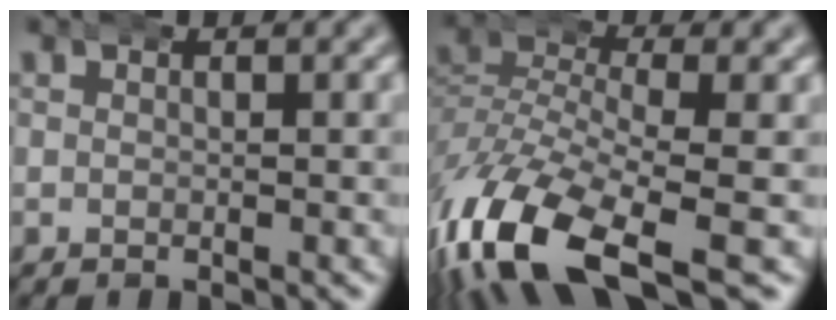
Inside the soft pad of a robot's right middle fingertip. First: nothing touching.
{"total": 9.8, "force": [-4.8, 4.9, 6.9], "torque": [-0.175, -0.042, -0.060]}